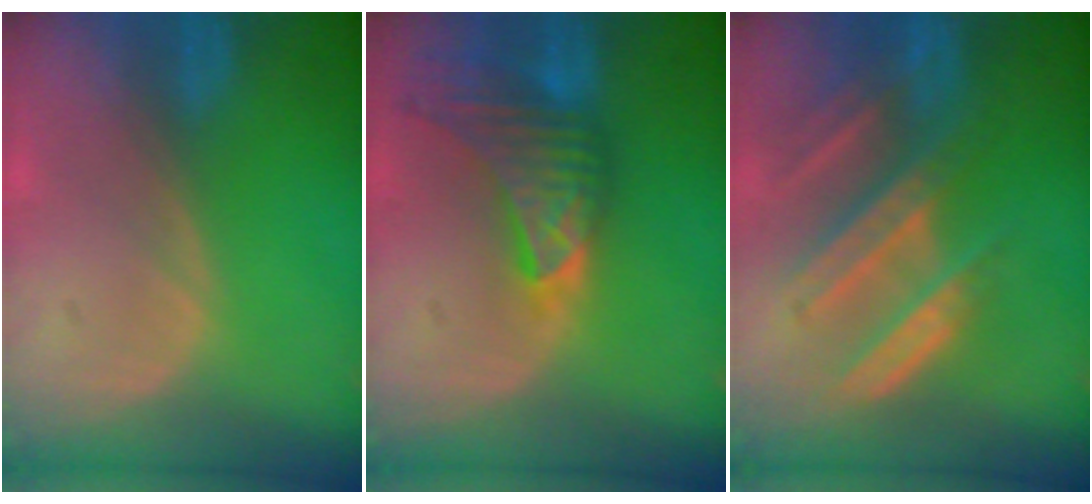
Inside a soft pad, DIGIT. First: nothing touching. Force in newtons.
{"total": 9.2, "press": 8.3, "slide": 4.0}
{"total": 9.2, "press": 8.2, "slide": 4.1}